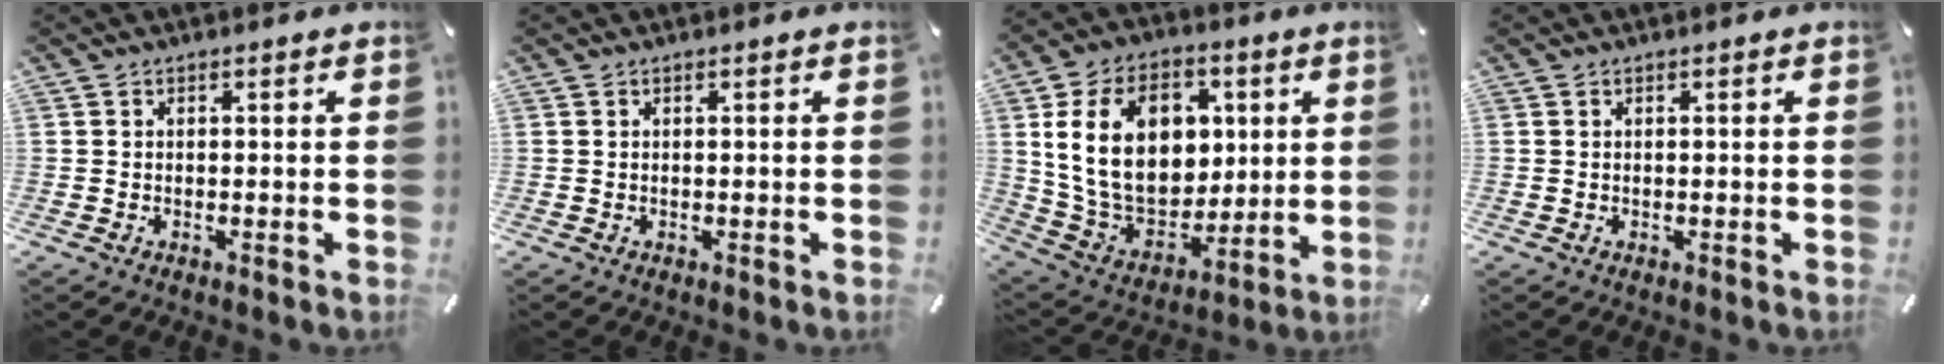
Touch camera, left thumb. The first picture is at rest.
{"total": 0.0}
{"total": 21.6, "force": [4.8, 15.9, 13.8], "torque": [-0.244, -0.014, 0.088]}
{"total": 0.0}